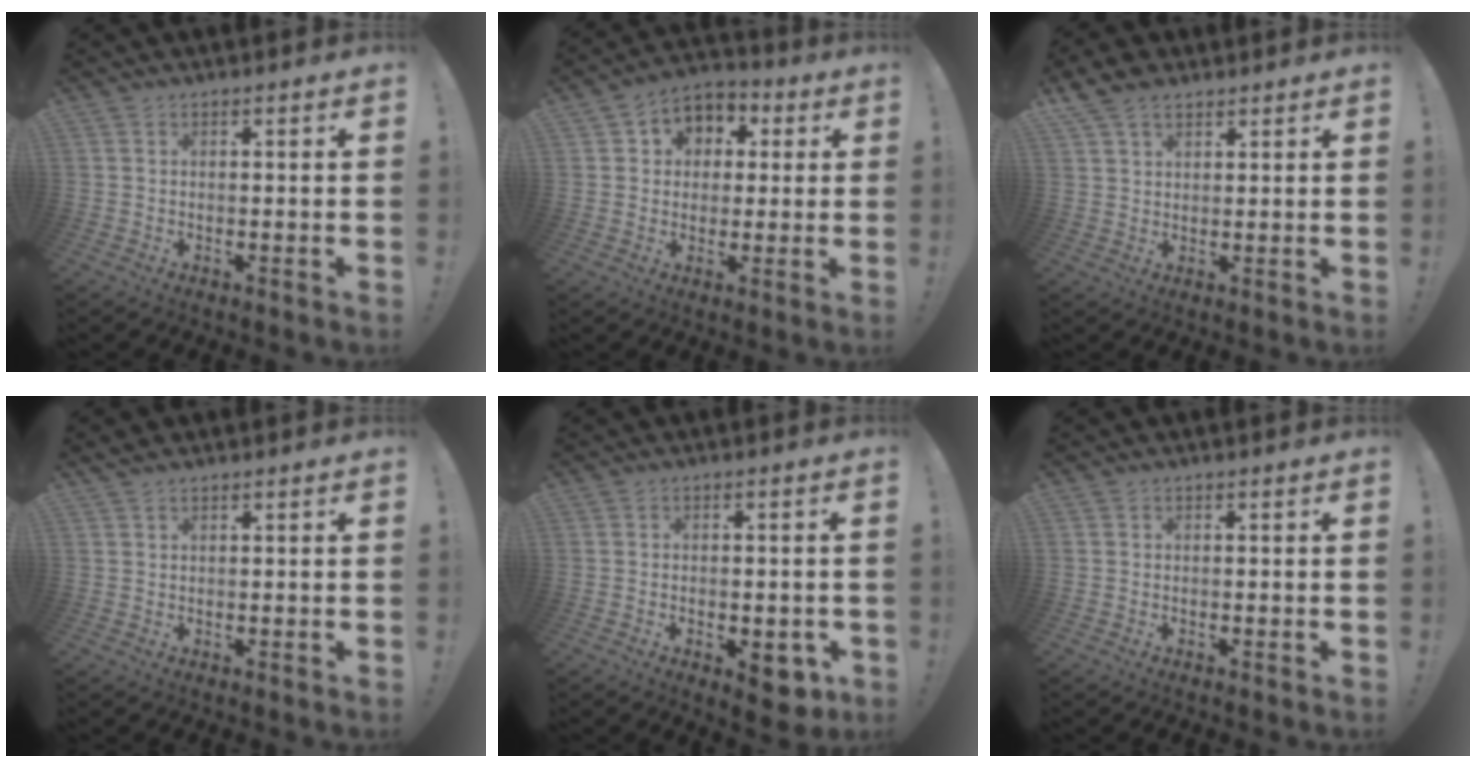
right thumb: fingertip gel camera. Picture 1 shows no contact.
{"total": 7.2, "force": [1.2, 6.7, 2.3], "torque": [-0.031, -0.002, 0.027]}
{"total": 6.6, "force": [4.5, 3.8, 3.0], "torque": [-0.054, -0.011, 0.088]}
{"total": 1.1, "force": [1.0, 0.4, 0.3], "torque": [-0.001, -0.003, 0.018]}
{"total": 6.5, "force": [-2.3, 3.5, 5.0], "torque": [-0.042, 0.005, -0.030]}
{"total": 0.0}